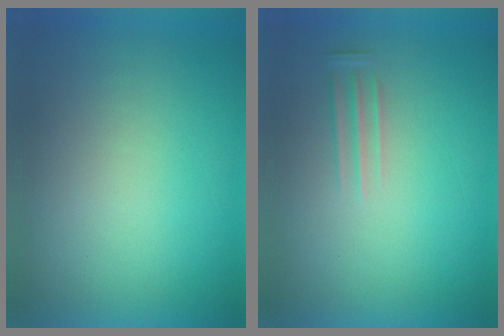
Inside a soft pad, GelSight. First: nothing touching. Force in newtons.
{"total": 1.2}